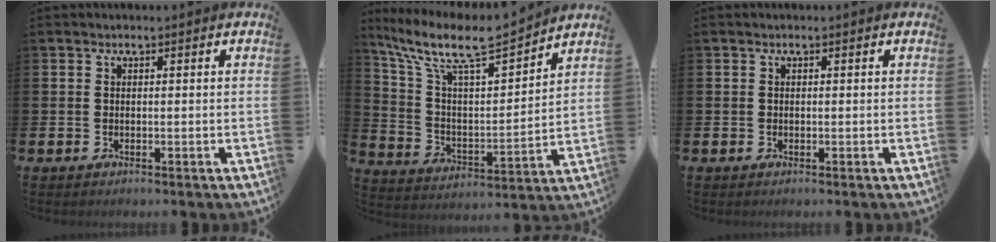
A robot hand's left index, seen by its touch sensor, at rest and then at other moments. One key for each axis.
{"total": 10.9, "fx": 9.2, "fy": 2.5, "fz": 5.2, "tx": -0.138, "ty": -0.059, "tz": 0.157}
{"total": 0.0}